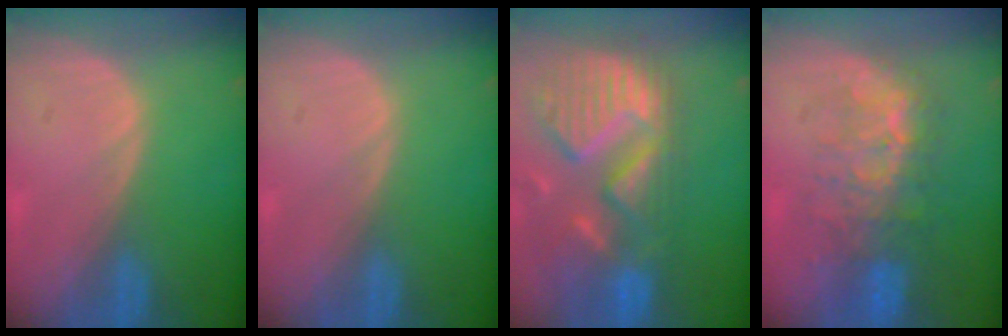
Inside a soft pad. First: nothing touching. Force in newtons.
{"total": 0.0}
{"total": 14.0, "press": 11.8, "slide": 7.6}
{"total": 9.3, "press": 8.5, "slide": 4.0}